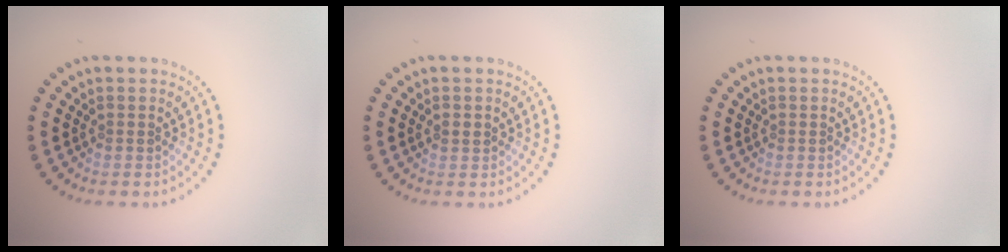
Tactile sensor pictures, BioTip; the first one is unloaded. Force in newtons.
{"total": 1.2, "press": 1.2, "slide": 0.1}
{"total": 0.0}